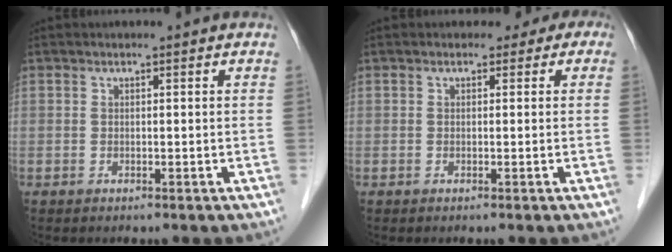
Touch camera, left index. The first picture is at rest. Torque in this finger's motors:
{"motor_torque": [0.79, -0.58, 0.27, 0.03]}